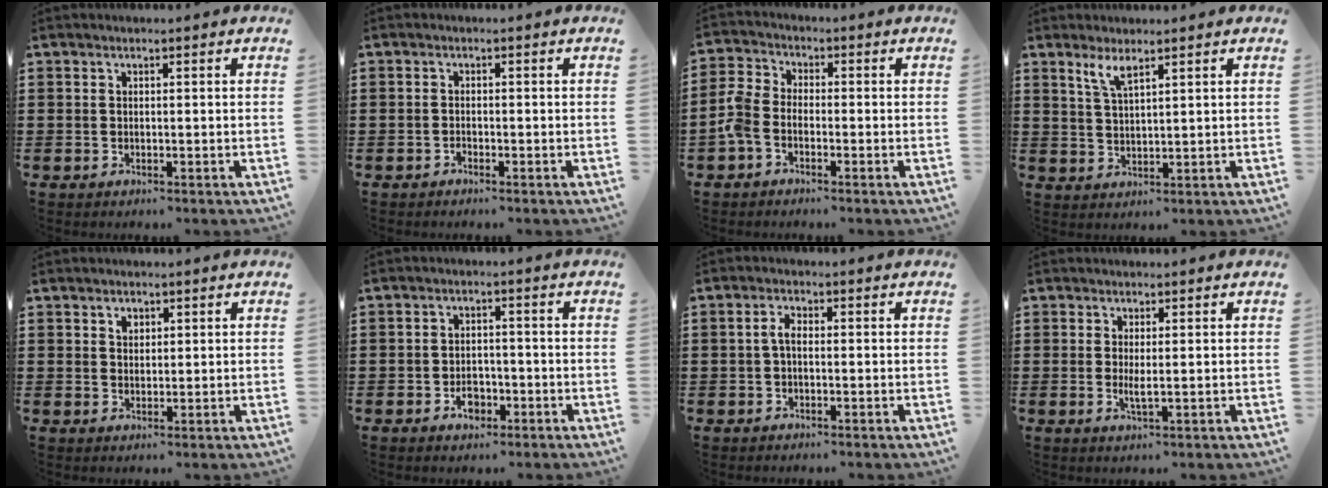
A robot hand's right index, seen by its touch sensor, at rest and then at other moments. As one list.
[{"total": 0.7, "force": [-0.7, 0.2, 0.0], "torque": [-0.002, 0.003, -0.015]}, {"total": 4.1, "force": [-2.6, 2.1, 2.3], "torque": [-0.078, -0.003, -0.063]}, {"total": 3.6, "force": [2.4, 0.8, 2.5], "torque": [-0.055, 0.004, 0.043]}, {"total": 1.5, "force": [0.8, 1.1, 0.6], "torque": [-0.015, 0.005, 0.014]}, {"total": 3.2, "force": [-1.6, 2.1, 1.7], "torque": [-0.026, 0.000, -0.033]}, {"total": 2.2, "force": [-0.4, 0.9, 1.9], "torque": [-0.054, -0.003, -0.013]}, {"total": 2.0, "force": [0.1, 0.2, 2.0], "torque": [-0.036, -0.004, 0.002]}]